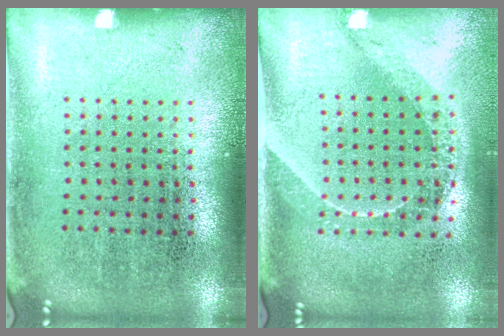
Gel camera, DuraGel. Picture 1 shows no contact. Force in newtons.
{"total": 1.5, "press": 1.3, "slide": 0.9}